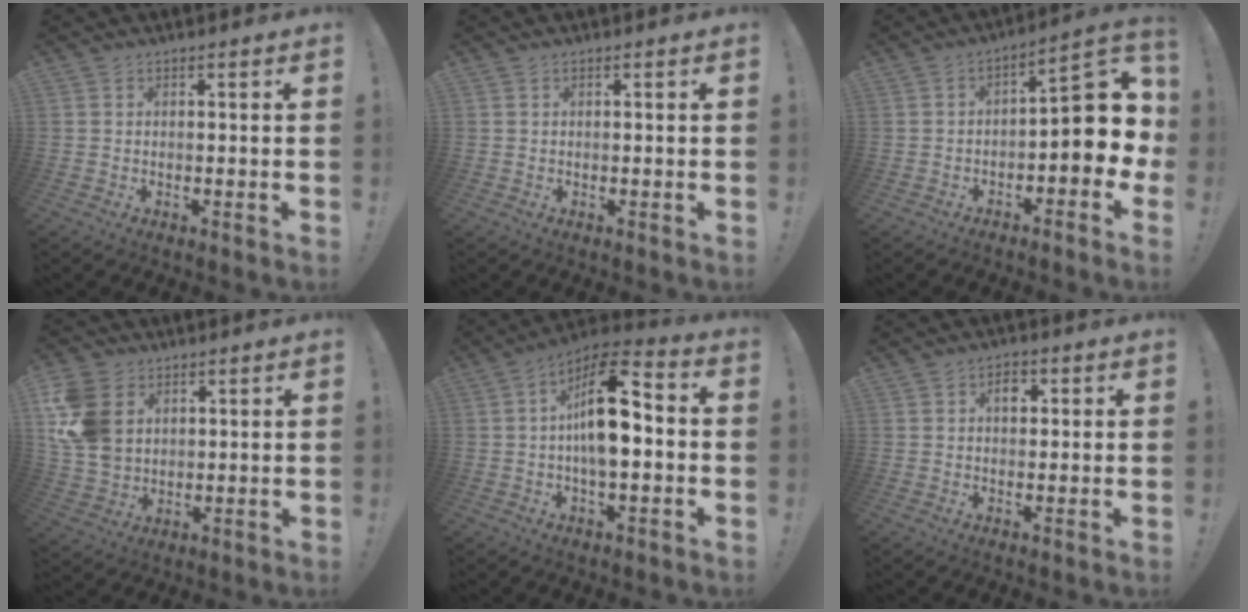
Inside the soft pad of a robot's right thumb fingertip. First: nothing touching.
{"total": 0.0}
{"total": 10.2, "force": [-0.9, 4.8, 9.0], "torque": [-0.095, 0.002, -0.019]}
{"total": 14.4, "force": [4.3, 11.0, 8.2], "torque": [-0.171, -0.012, 0.086]}
{"total": 15.0, "force": [0.5, 6.7, 13.5], "torque": [-0.209, 0.003, 0.002]}
{"total": 3.5, "force": [0.9, 2.5, 2.3], "torque": [-0.018, -0.001, 0.008]}